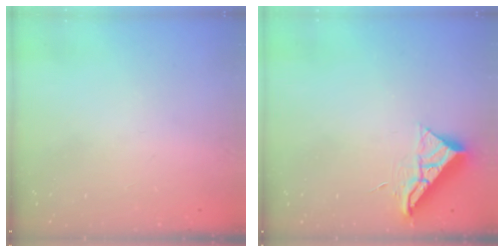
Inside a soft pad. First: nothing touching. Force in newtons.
{"total": 10.2, "press": 10.2, "slide": 0.5}